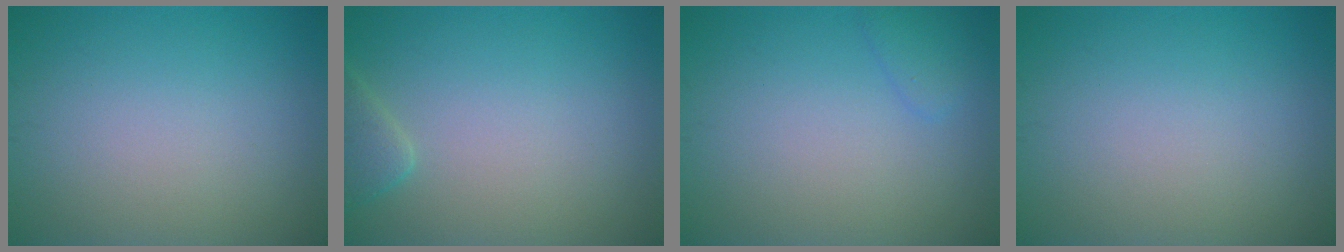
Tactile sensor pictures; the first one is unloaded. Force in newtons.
{"total": 1.8, "press": 1.8, "slide": 0.2}
{"total": 1.3, "press": 1.3, "slide": 0.1}
{"total": 0.0}